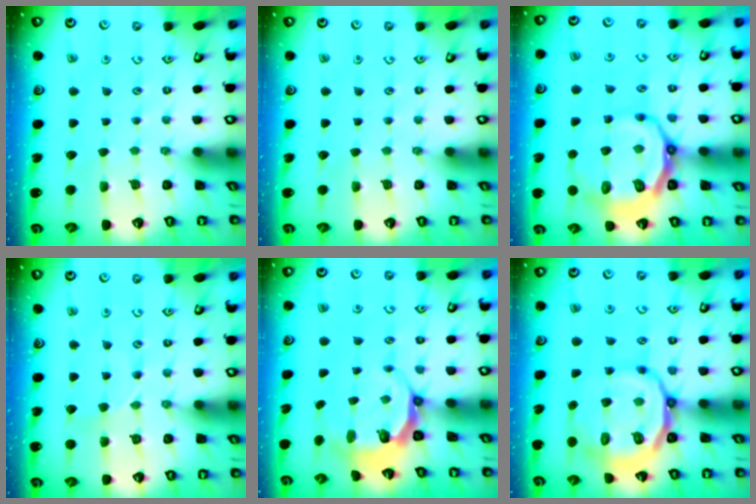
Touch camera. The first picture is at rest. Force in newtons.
{"total": 0.0}
{"total": 12.5, "press": 12.1, "slide": 3.0}
{"total": 2.2, "press": 2.2, "slide": 0.3}
{"total": 6.2, "press": 5.3, "slide": 3.3}
{"total": 15.3, "press": 15.1, "slide": 2.6}